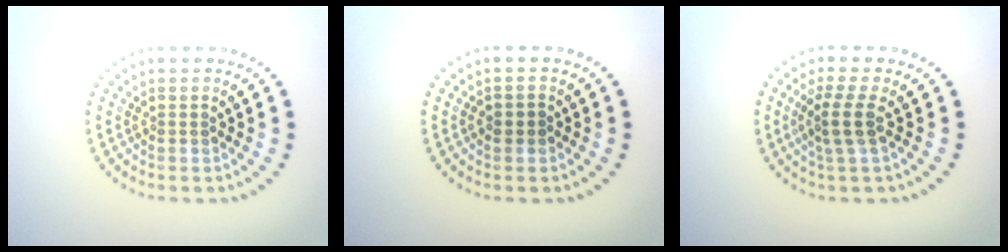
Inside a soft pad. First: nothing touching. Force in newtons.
{"total": 1.2, "press": 1.1, "slide": 0.4}
{"total": 2.6, "press": 2.1, "slide": 1.6}